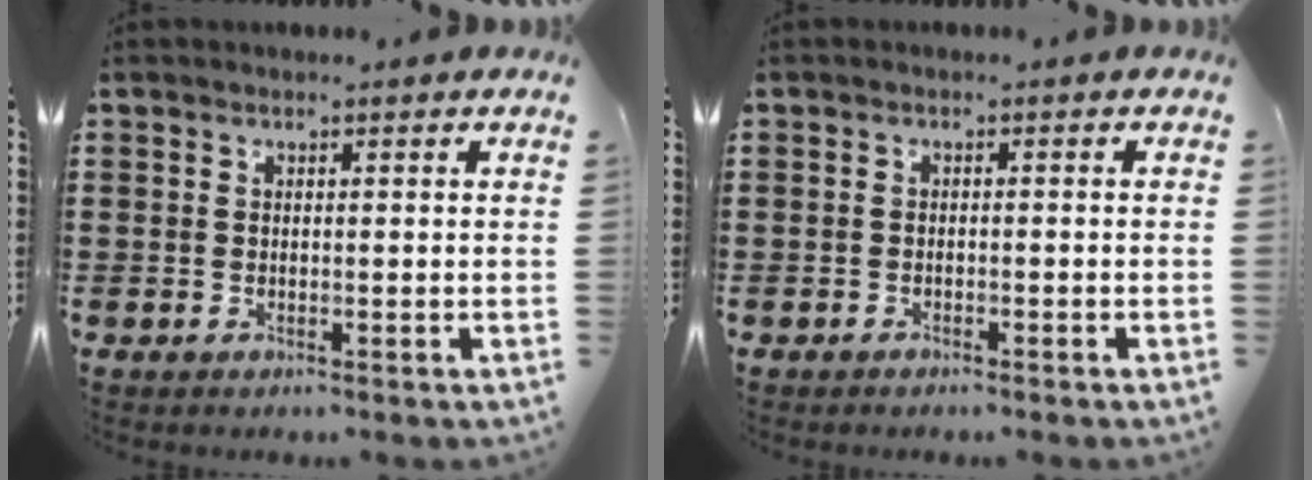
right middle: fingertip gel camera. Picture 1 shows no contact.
{"total": 0.8, "force": [-0.8, 0.1, 0.0], "torque": [-0.003, 0.000, -0.016]}